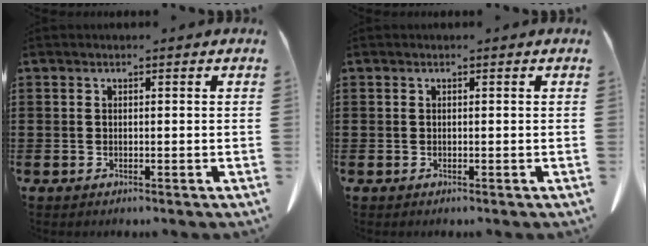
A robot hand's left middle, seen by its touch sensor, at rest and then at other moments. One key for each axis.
{"total": 0.0}